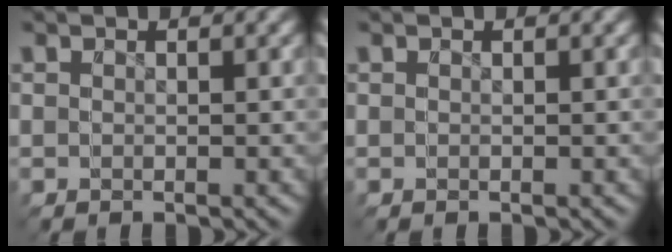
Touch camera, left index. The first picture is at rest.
{"total": 0.0}